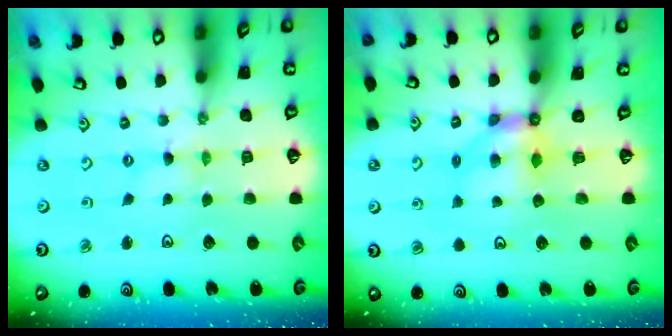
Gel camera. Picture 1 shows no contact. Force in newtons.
{"total": 5.9, "press": 5.9, "slide": 0.4}